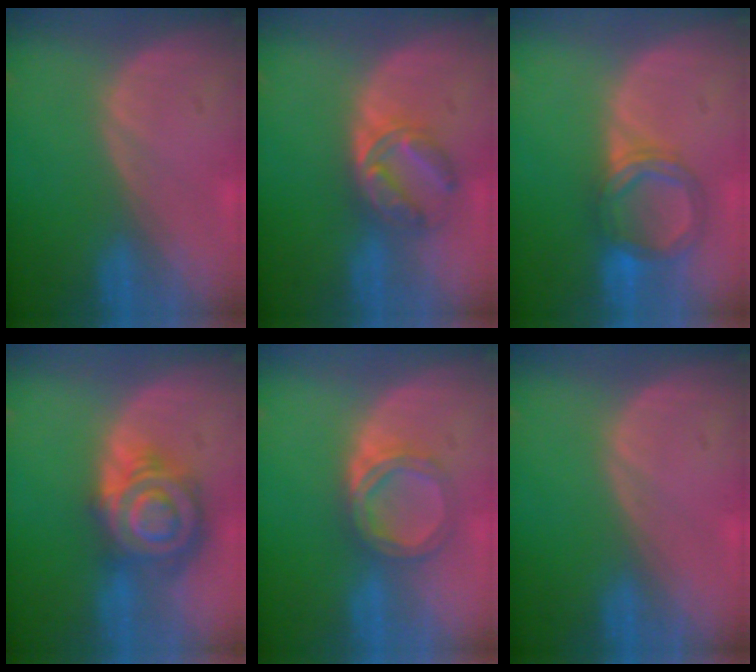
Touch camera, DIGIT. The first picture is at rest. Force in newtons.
{"total": 5.8, "press": 5.6, "slide": 1.7}
{"total": 5.6, "press": 5.6, "slide": 0.4}
{"total": 9.1, "press": 9.1, "slide": 0.6}
{"total": 4.8, "press": 4.8, "slide": 0.5}
{"total": 0.0}